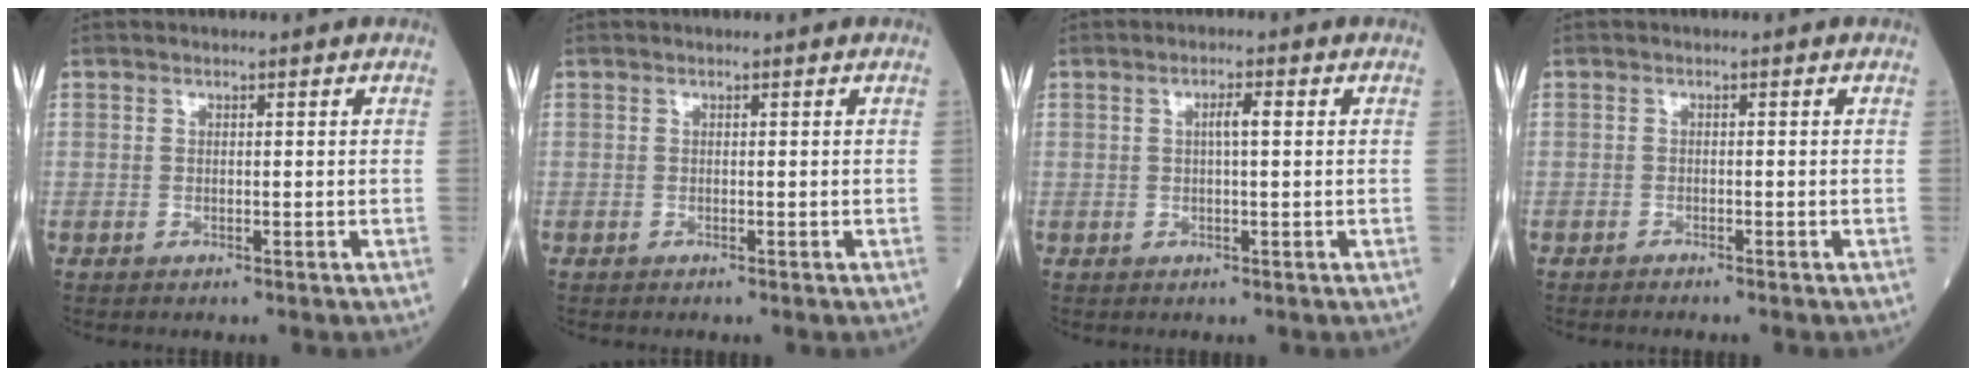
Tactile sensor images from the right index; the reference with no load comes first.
{"total": 0.0}
{"total": 2.1, "force": [0.4, 0.2, 2.1], "torque": [-0.036, 0.004, 0.005]}
{"total": 1.1, "force": [-1.1, -0.1, 0.4], "torque": [-0.011, -0.002, -0.014]}